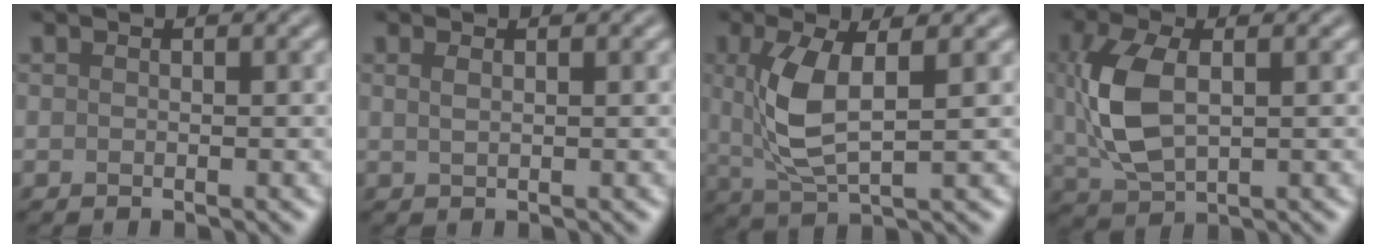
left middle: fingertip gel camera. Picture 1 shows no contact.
{"total": 1.1, "force": [0.6, 0.4, 0.8], "torque": [-0.013, 0.000, 0.008]}
{"total": 5.6, "force": [0.9, 2.1, 5.2], "torque": [-0.121, -0.003, 0.022]}
{"total": 6.3, "force": [0.8, 3.5, 5.2], "torque": [-0.129, 0.004, 0.021]}